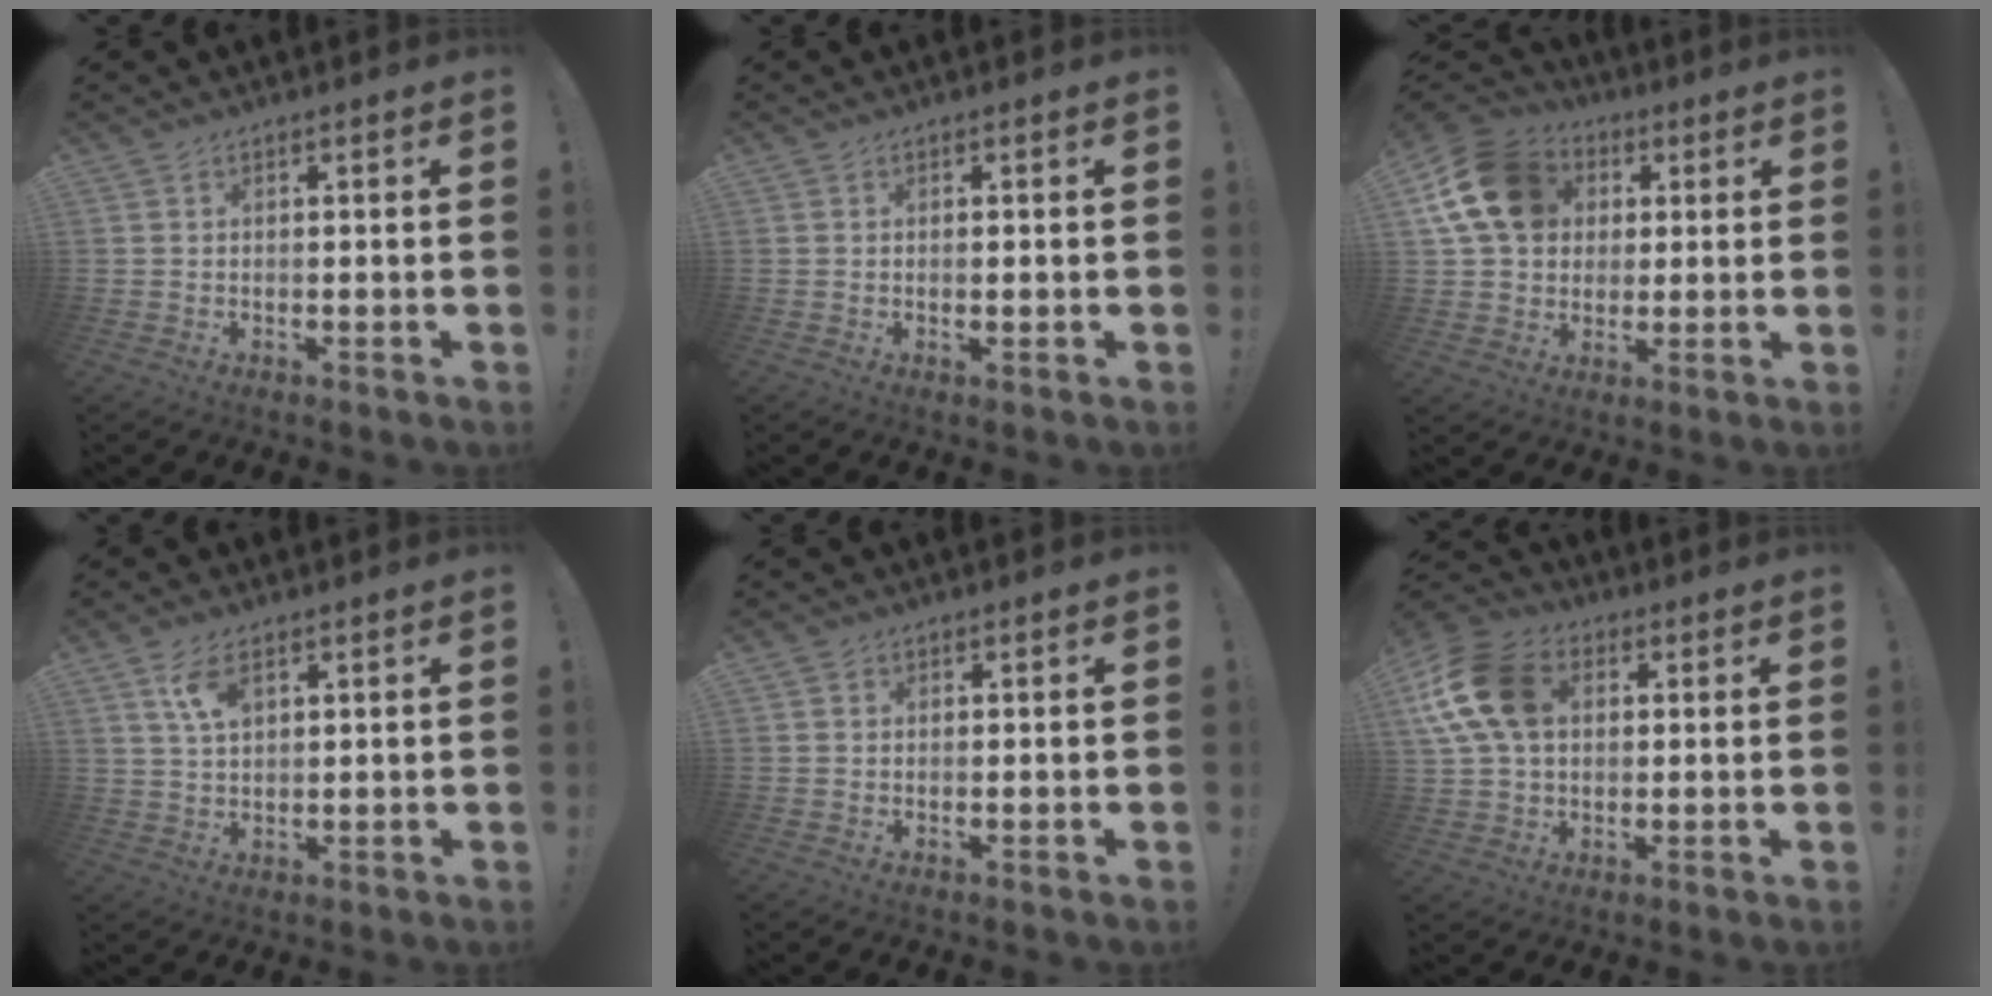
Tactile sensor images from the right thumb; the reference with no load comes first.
{"total": 0.6, "force": [0.0, 0.2, 0.6], "torque": [-0.003, -0.003, -0.002]}
{"total": 17.8, "force": [5.3, 13.9, 9.7], "torque": [-0.159, -0.006, 0.106]}
{"total": 6.5, "force": [3.2, 3.3, 4.6], "torque": [-0.074, -0.011, 0.058]}
{"total": 1.0, "force": [0.5, 0.9, 0.0], "torque": [0.008, -0.002, 0.008]}
{"total": 17.3, "force": [4.4, 12.4, 11.1], "torque": [-0.210, 0.001, 0.087]}